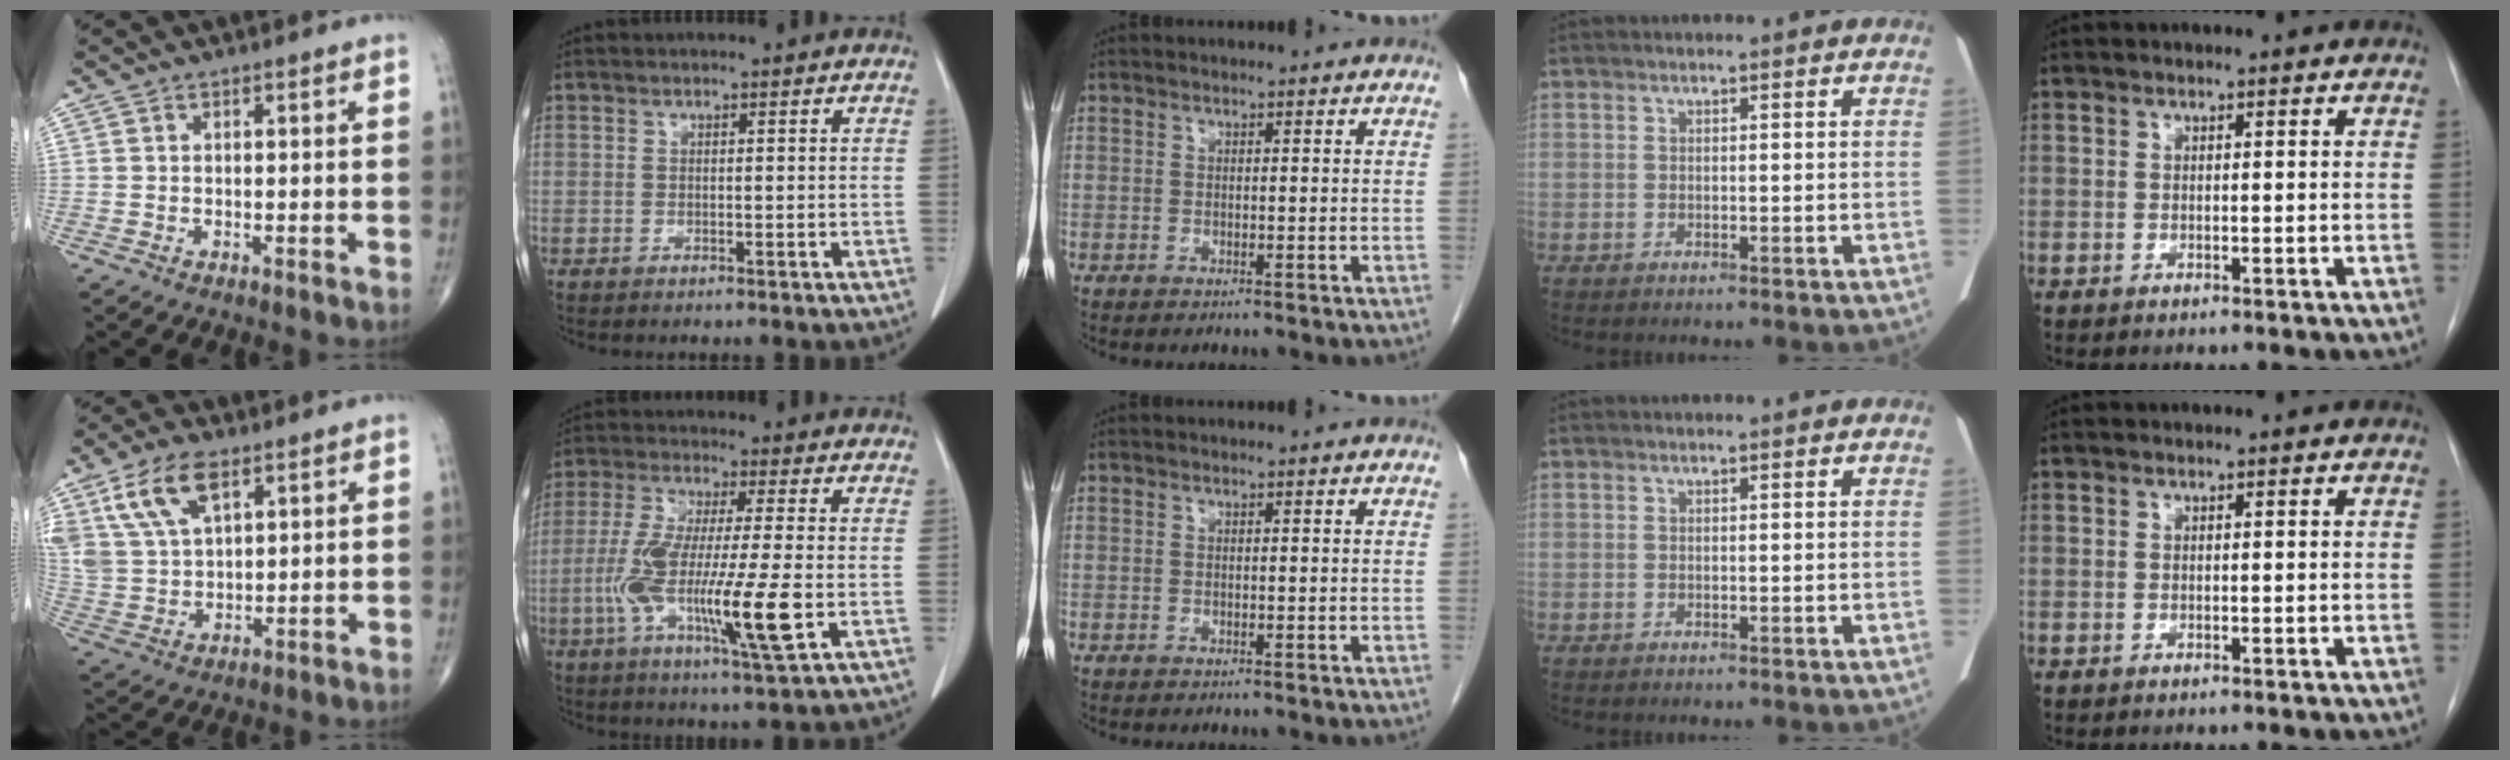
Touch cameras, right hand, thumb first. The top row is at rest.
{"thumb": {"total": 11.9, "force": [6.2, 6.0, 8.2], "torque": [-0.159, -0.011, 0.127]}, "index": {"total": 15.0, "force": [-3.4, 1.1, 14.5], "torque": [-0.280, -0.024, -0.064]}}